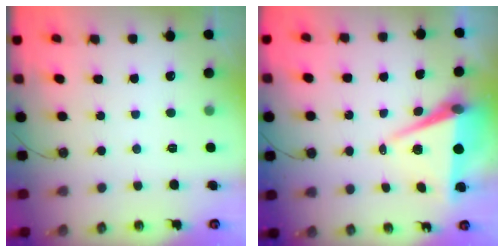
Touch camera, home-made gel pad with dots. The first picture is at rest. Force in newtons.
{"total": 7.5, "press": 6.2, "slide": 4.2}